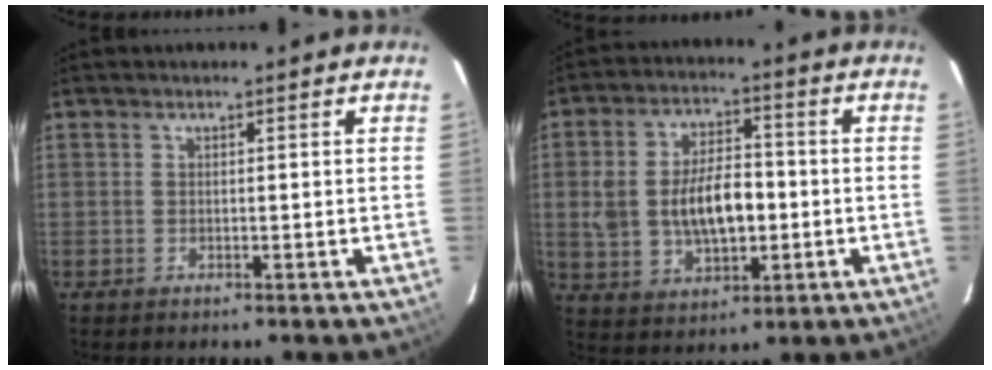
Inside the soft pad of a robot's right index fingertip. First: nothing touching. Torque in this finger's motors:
{"motor_torque": [0.47, -0.10, 0.48, 0.10]}